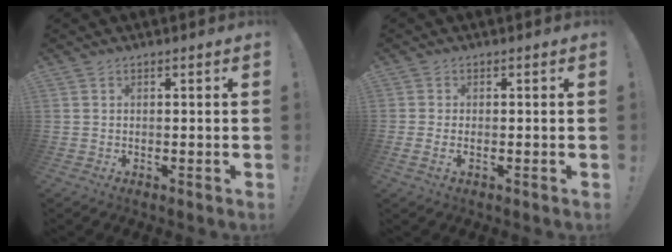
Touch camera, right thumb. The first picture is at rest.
{"total": 1.2, "force": [-0.2, 0.5, 1.0], "torque": [-0.010, -0.001, -0.005]}